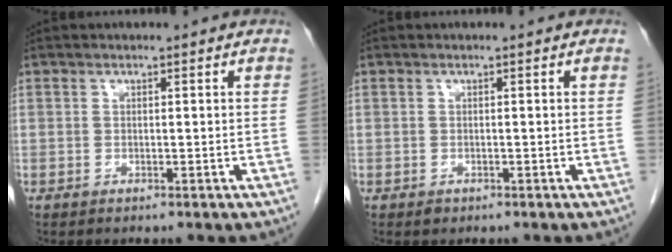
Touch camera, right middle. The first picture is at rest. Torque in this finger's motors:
{"motor_torque": [0.25, -0.01, 0.00, 0.00]}